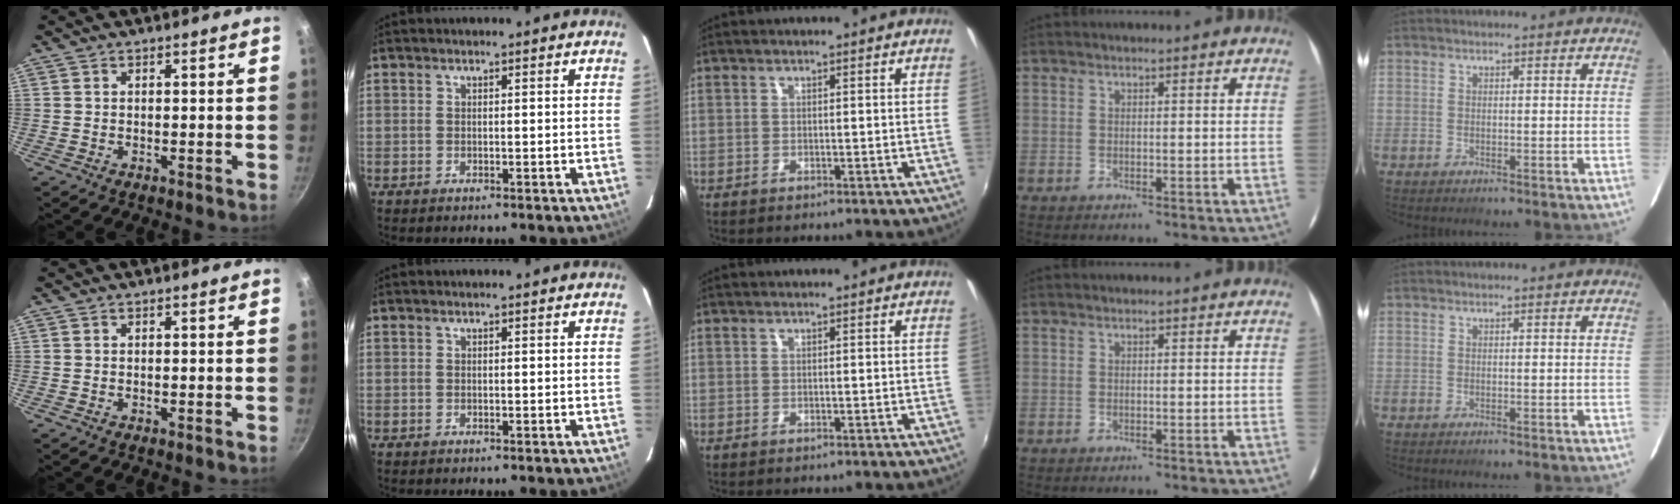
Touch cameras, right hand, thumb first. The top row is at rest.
{}